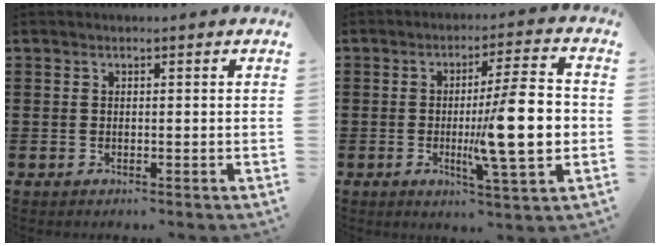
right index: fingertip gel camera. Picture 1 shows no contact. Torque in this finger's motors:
{"motor_torque": [2.14, 0.00, 1.05, 0.21]}